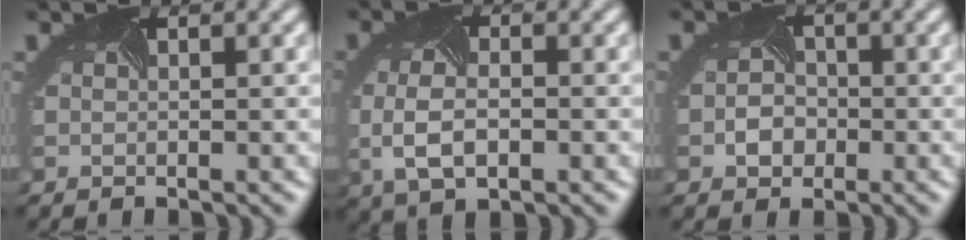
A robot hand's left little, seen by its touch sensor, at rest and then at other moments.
{"total": 4.3, "force": [-1.2, 2.3, 3.4], "torque": [-0.085, -0.010, -0.013]}
{"total": 2.3, "force": [-1.1, 1.9, 0.9], "torque": [-0.018, -0.003, -0.017]}